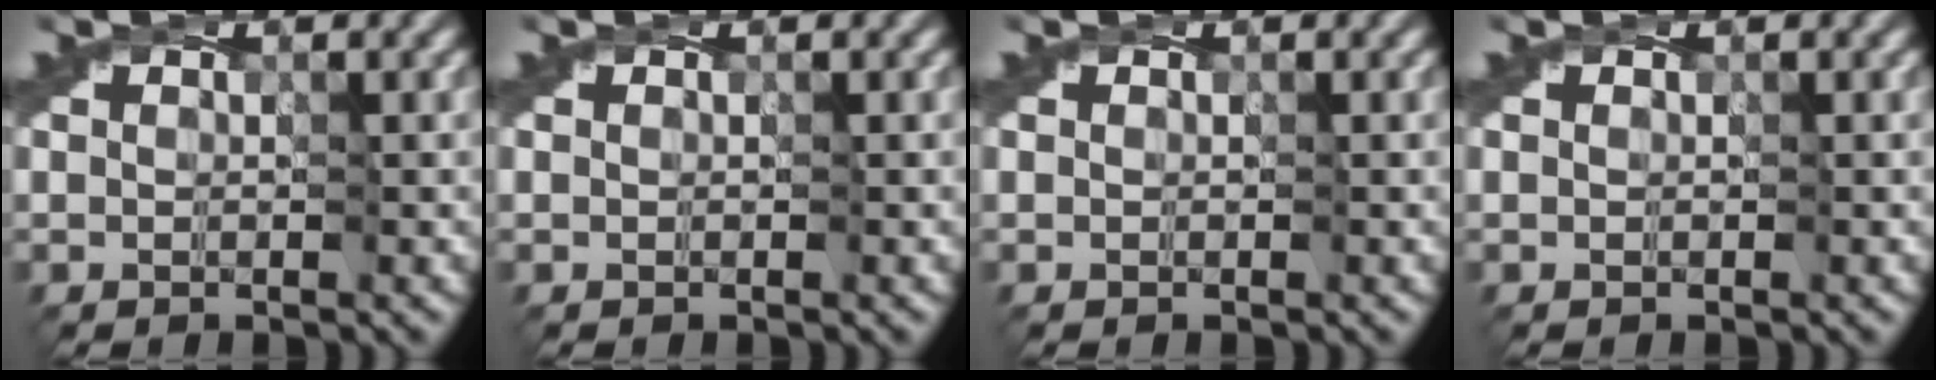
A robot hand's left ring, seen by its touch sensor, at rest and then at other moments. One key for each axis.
{"total": 0.0}
{"total": 0.0}
{"total": 0.0}